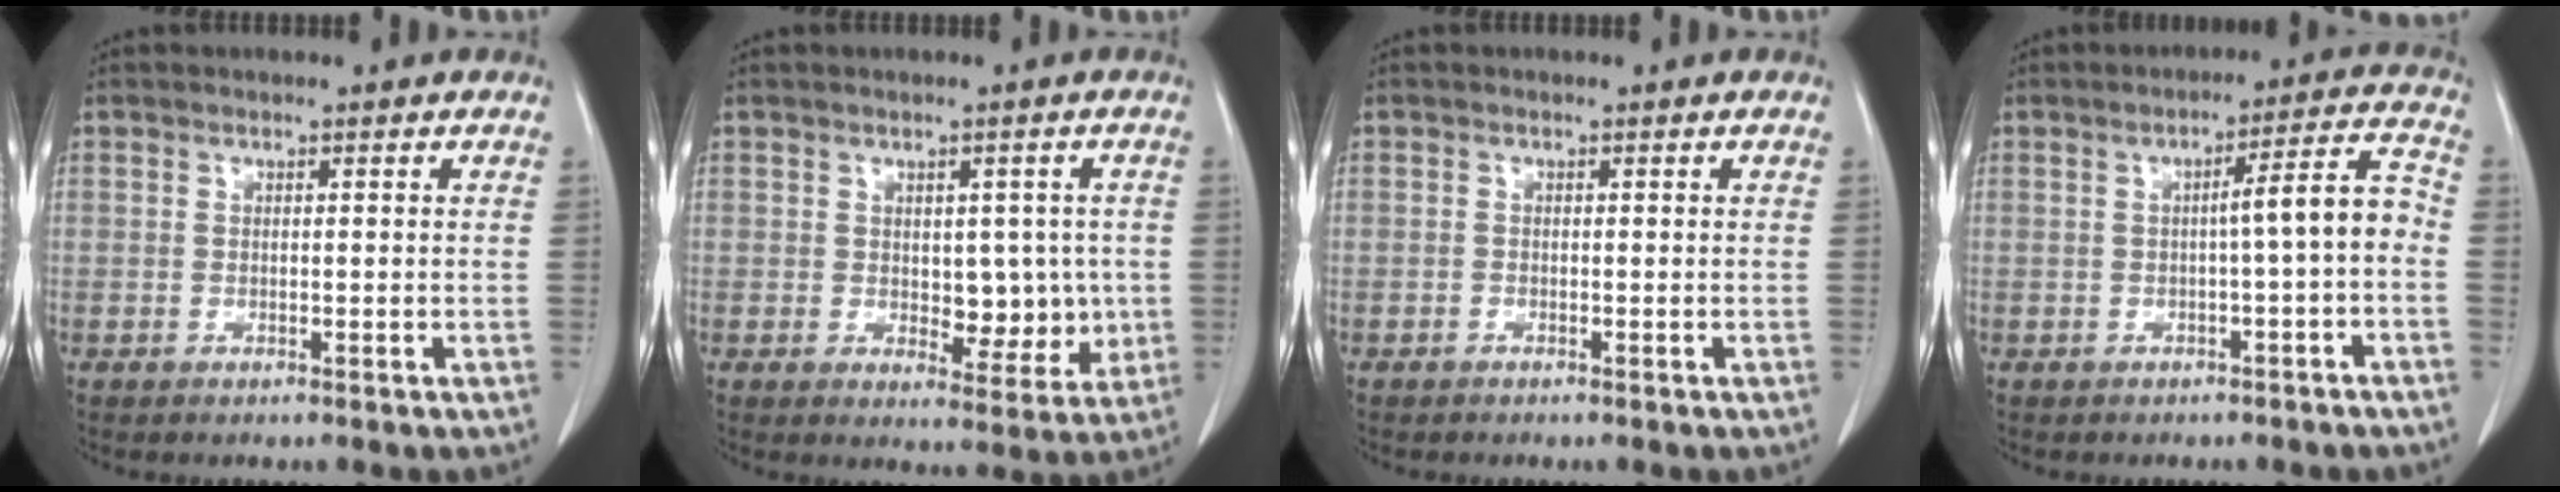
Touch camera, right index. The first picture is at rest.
{"total": 6.5, "force": [-0.1, 3.7, 5.3], "torque": [-0.053, 0.000, 0.011]}
{"total": 0.0}
{"total": 5.9, "force": [-1.1, 0.1, 5.8], "torque": [-0.079, 0.021, -0.016]}